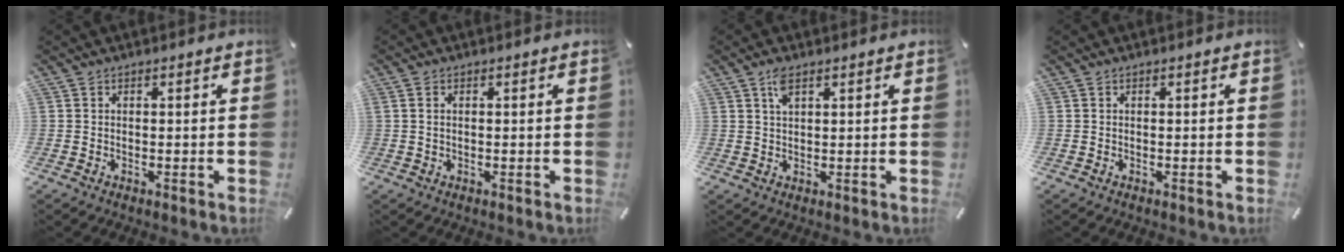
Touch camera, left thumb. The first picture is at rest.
{"total": 1.1, "force": [0.2, 0.3, 1.1], "torque": [-0.022, 0.000, 0.002]}
{"total": 3.2, "force": [1.8, 1.2, 2.3], "torque": [-0.052, 0.003, 0.031]}
{"total": 0.0}